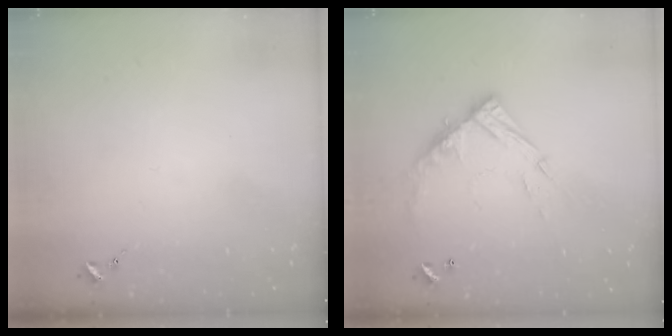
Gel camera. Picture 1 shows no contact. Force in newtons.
{"total": 13.3, "press": 13.2, "slide": 1.2}